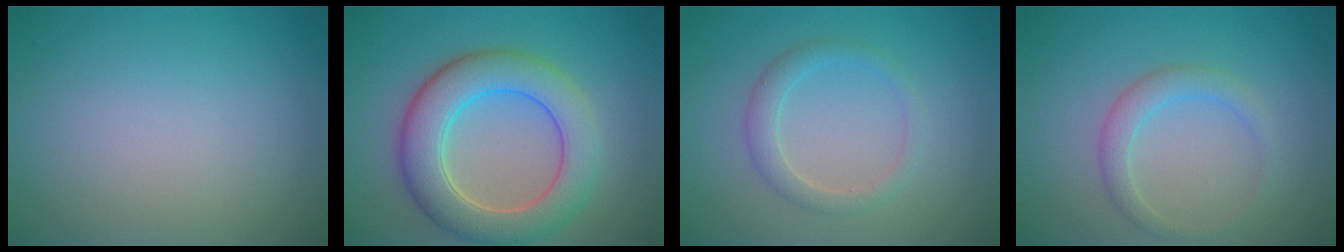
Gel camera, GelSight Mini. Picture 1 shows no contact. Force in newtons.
{"total": 7.1, "press": 7.1, "slide": 0.1}
{"total": 2.2, "press": 2.2, "slide": 0.2}
{"total": 2.2, "press": 2.2, "slide": 0.1}